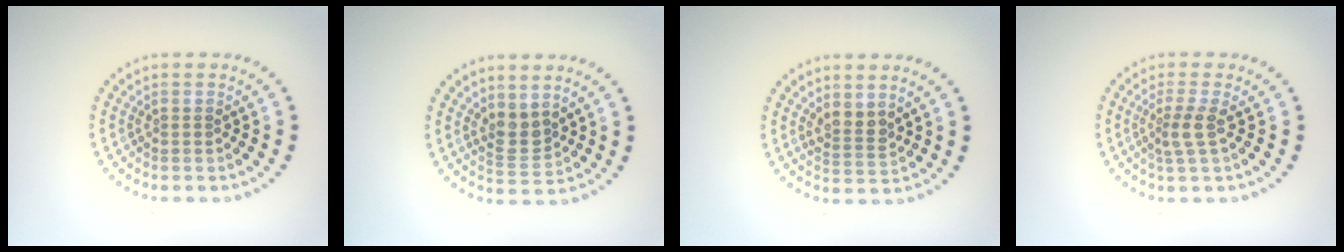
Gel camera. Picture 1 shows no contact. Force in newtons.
{"total": 2.2, "press": 1.8, "slide": 1.3}
{"total": 2.0, "press": 1.7, "slide": 1.2}
{"total": 2.1, "press": 1.6, "slide": 1.4}